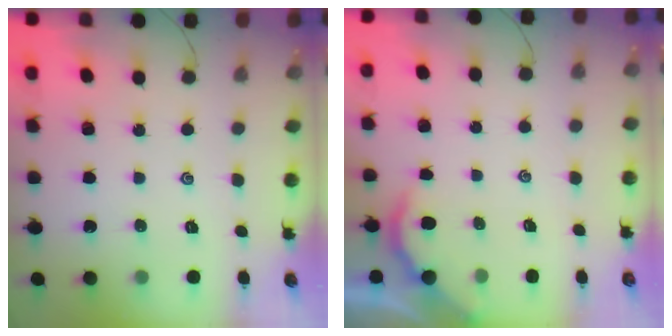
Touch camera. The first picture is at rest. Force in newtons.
{"total": 1.8, "press": 1.7, "slide": 0.3}